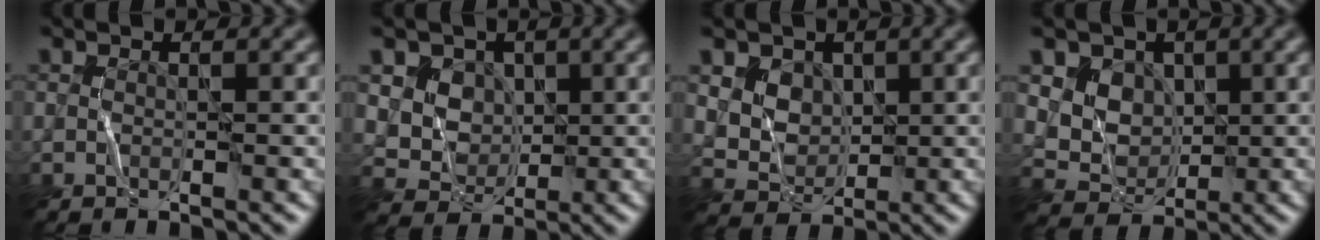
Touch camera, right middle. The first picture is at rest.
{"total": 4.9, "force": [2.6, 4.0, 1.3], "torque": [-0.046, 0.016, 0.050]}
{"total": 2.9, "force": [1.8, 2.3, 0.5], "torque": [-0.030, 0.002, 0.041]}
{"total": 5.0, "force": [2.6, 4.1, 1.5], "torque": [-0.048, 0.012, 0.049]}